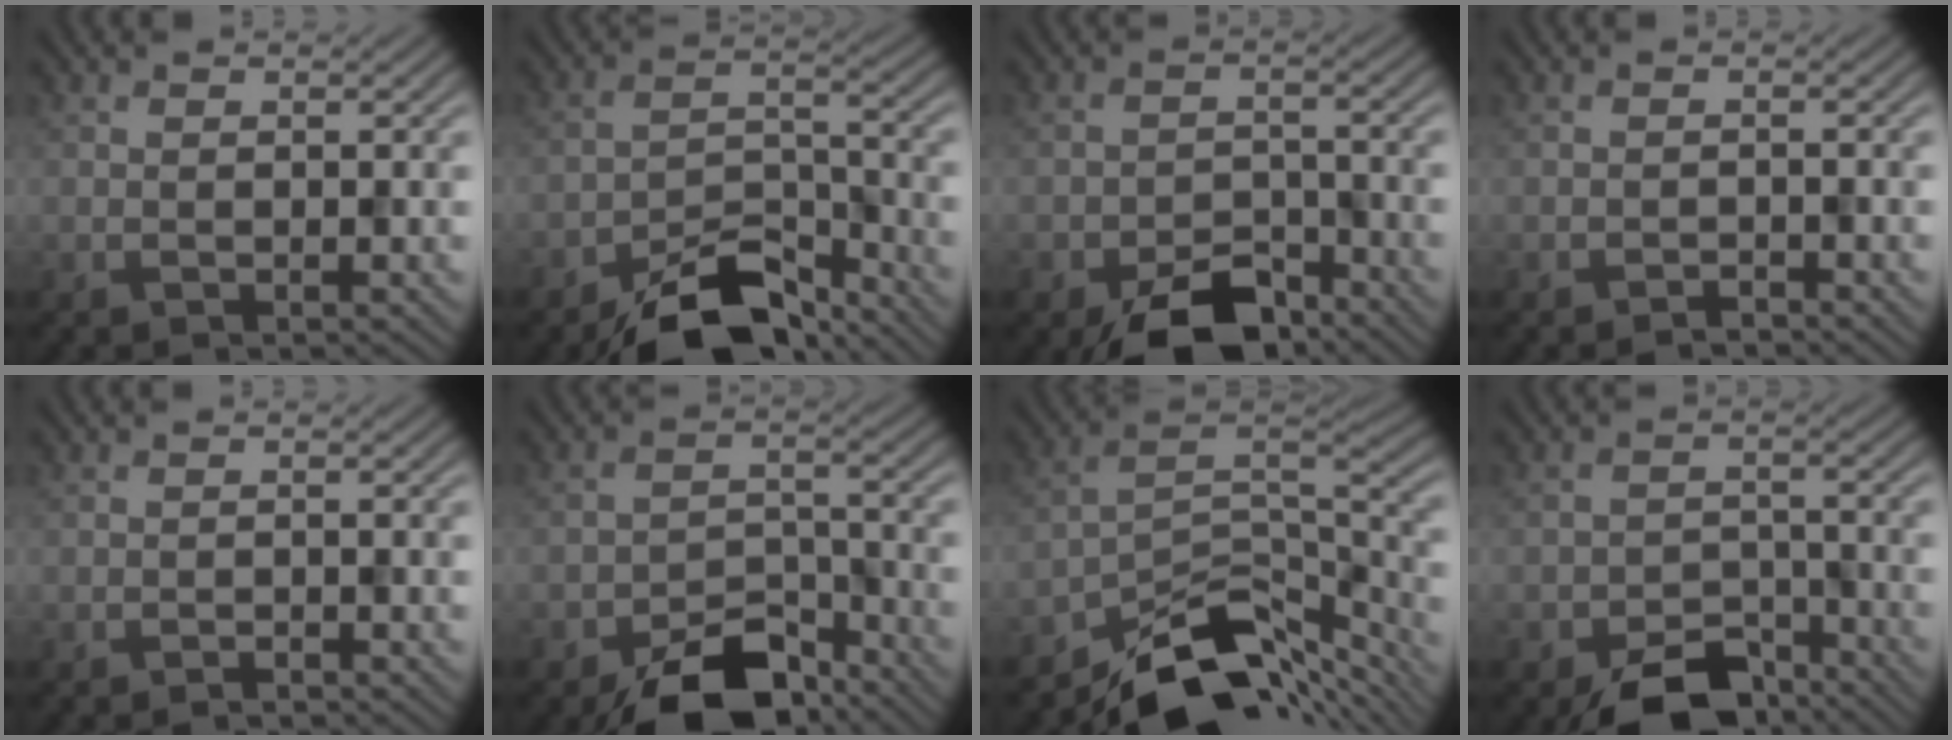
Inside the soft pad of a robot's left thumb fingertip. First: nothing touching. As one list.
[{"total": 9.3, "force": [-7.4, 3.4, 4.4], "torque": [-0.063, 0.002, -0.143]}, {"total": 6.9, "force": [-5.2, 3.1, 3.2], "torque": [-0.045, -0.003, -0.096]}, {"total": 1.1, "force": [-1.1, 0.1, 0.1], "torque": [0.002, 0.005, -0.021]}, {"total": 0.8, "force": [-0.7, 0.0, 0.1], "torque": [0.000, 0.004, -0.015]}, {"total": 8.6, "force": [-6.6, 3.8, 4.0], "torque": [-0.057, -0.007, -0.122]}, {"total": 11.7, "force": [-9.0, 5.1, 5.6], "torque": [-0.085, -0.004, -0.156]}, {"total": 6.8, "force": [-5.4, 3.1, 2.8], "torque": [-0.039, -0.007, -0.097]}]